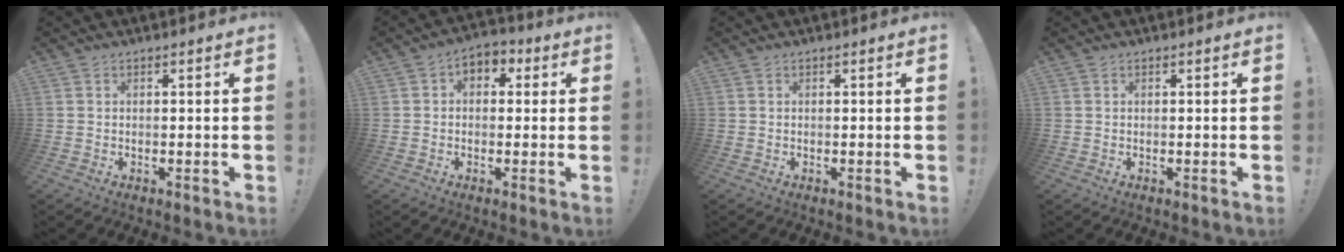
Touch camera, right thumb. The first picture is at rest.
{"total": 4.6, "force": [0.1, 3.6, 2.9], "torque": [-0.037, 0.007, 0.004]}
{"total": 0.0}
{"total": 0.0}